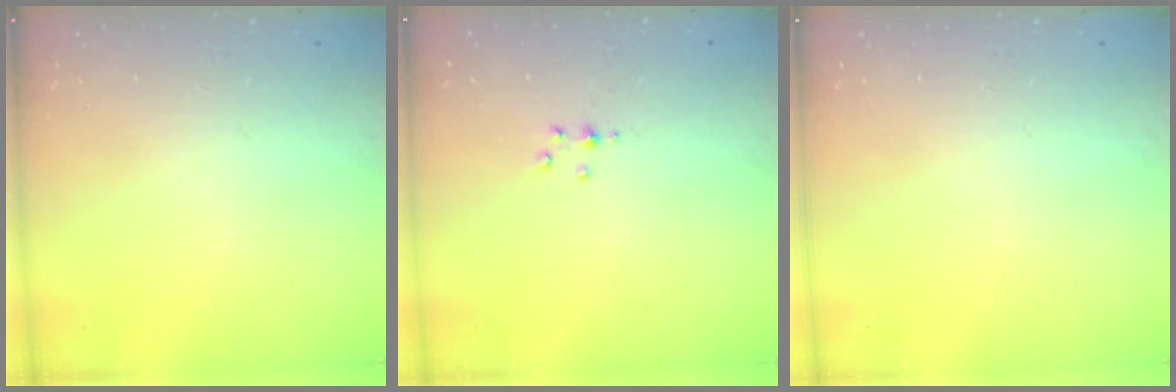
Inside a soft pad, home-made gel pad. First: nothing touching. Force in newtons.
{"total": 3.1, "press": 3.1, "slide": 0.4}
{"total": 0.0}